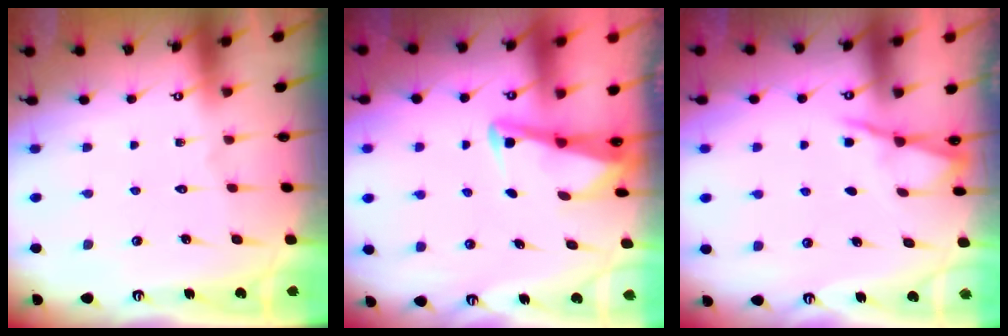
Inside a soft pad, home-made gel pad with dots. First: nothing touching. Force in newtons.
{"total": 2.8, "press": 2.8, "slide": 0.4}
{"total": 3.7, "press": 3.6, "slide": 0.4}